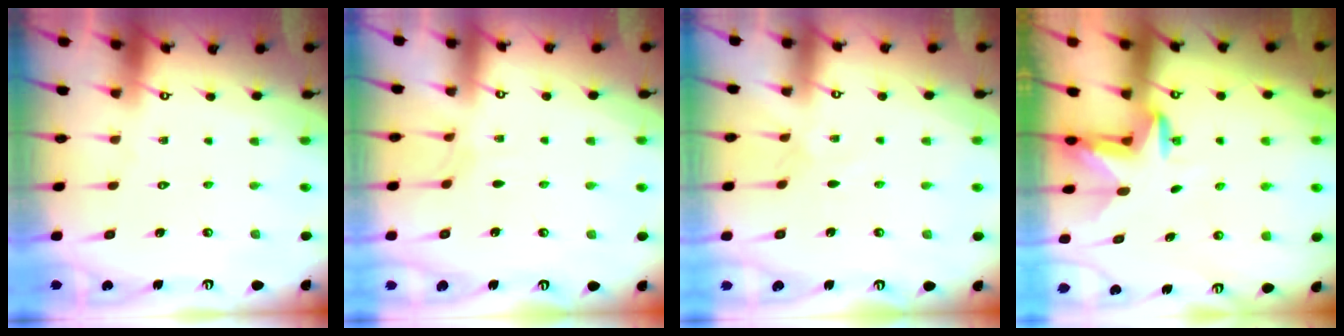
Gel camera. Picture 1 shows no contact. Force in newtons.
{"total": 3.5, "press": 3.5, "slide": 0.5}
{"total": 2.7, "press": 2.7, "slide": 0.4}
{"total": 3.1, "press": 3.0, "slide": 0.7}